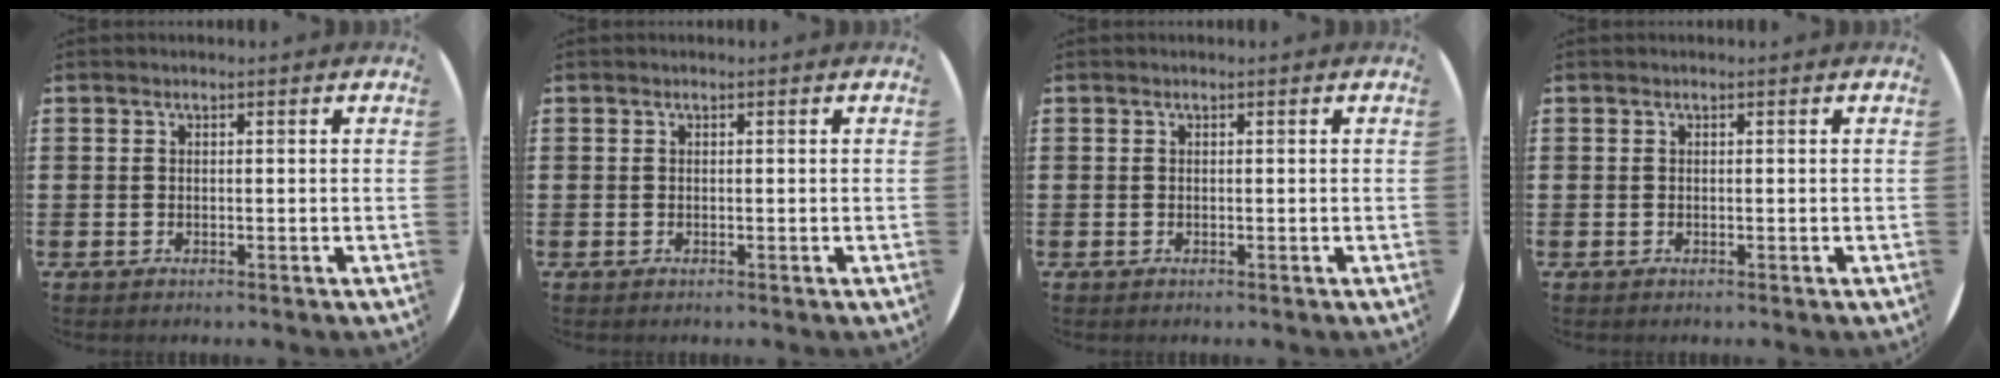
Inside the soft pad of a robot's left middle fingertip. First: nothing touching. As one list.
[{"total": 0.0}, {"total": 0.0}, {"total": 0.0}]